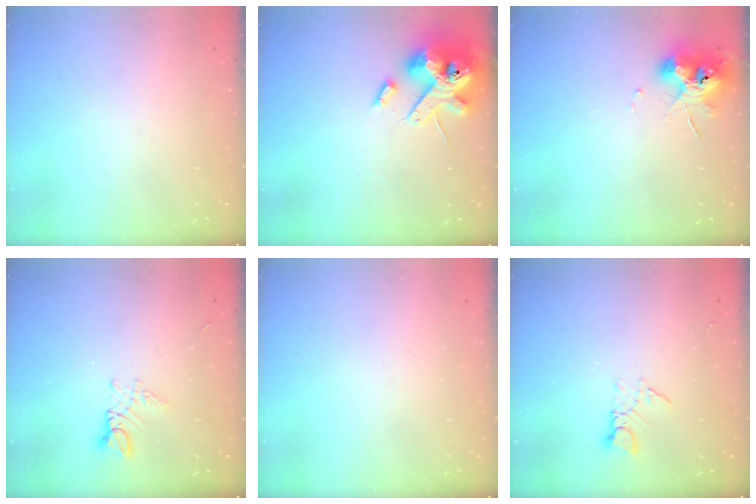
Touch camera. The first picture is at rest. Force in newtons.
{"total": 16.2, "press": 16.0, "slide": 2.6}
{"total": 9.5, "press": 9.4, "slide": 0.9}
{"total": 3.1, "press": 3.1, "slide": 0.4}
{"total": 0.0}
{"total": 3.0, "press": 3.0, "slide": 0.3}